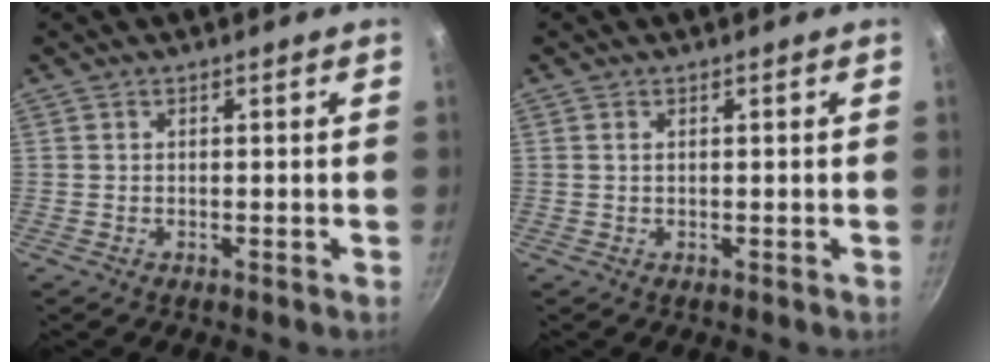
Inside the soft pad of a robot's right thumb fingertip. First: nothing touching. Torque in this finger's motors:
{"motor_torque": [-0.46, 0.23, -0.41, 0.30, 0.01]}